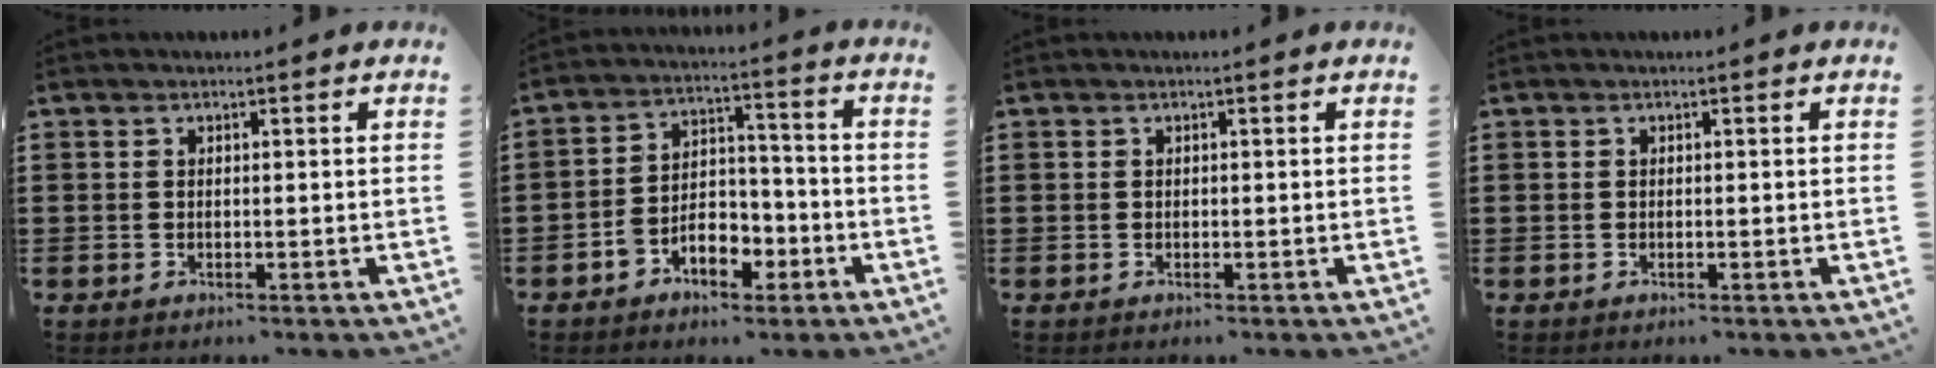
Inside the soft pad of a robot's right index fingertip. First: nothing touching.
{"total": 6.7, "force": [-3.6, 4.2, 3.8], "torque": [-0.064, 0.014, -0.069]}
{"total": 0.0}
{"total": 0.0}